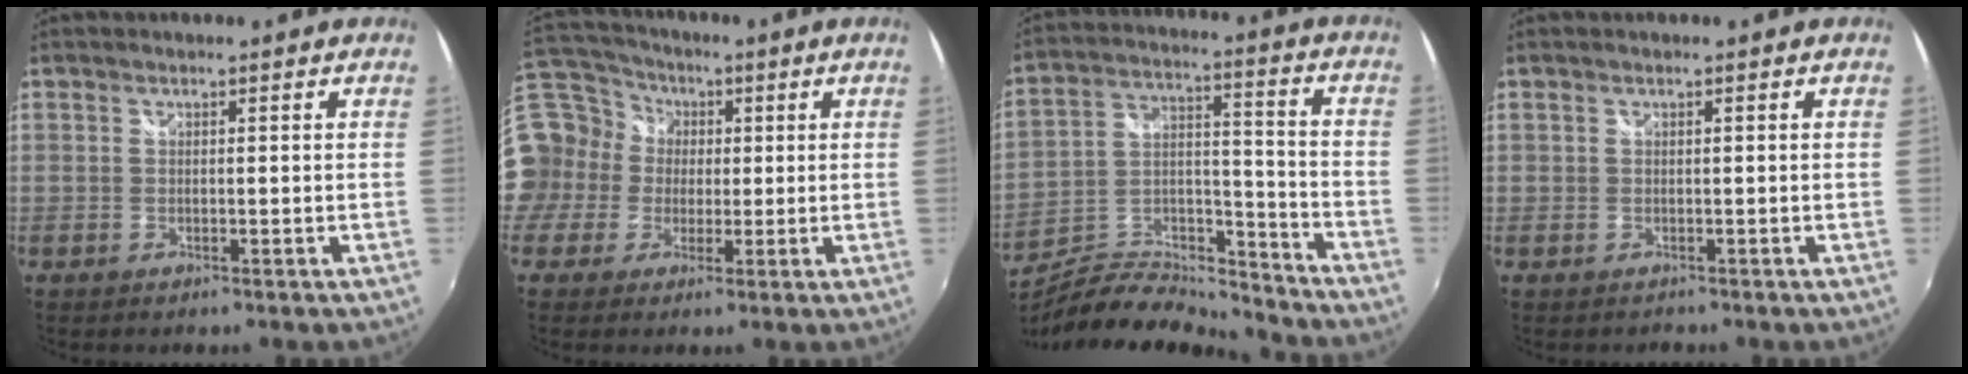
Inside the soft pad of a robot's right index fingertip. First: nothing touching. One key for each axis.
{"total": 11.5, "fx": -0.5, "fy": 11.0, "fz": 3.4, "tx": -0.113, "ty": 0.034, "tz": -0.015}
{"total": 15.5, "fx": -13.7, "fy": 3.1, "fz": 6.4, "tx": -0.119, "ty": 0.010, "tz": -0.225}
{"total": 1.5, "fx": 0.1, "fy": -1.3, "fz": -0.9, "tx": 0.020, "ty": -0.005, "tz": 0.008}